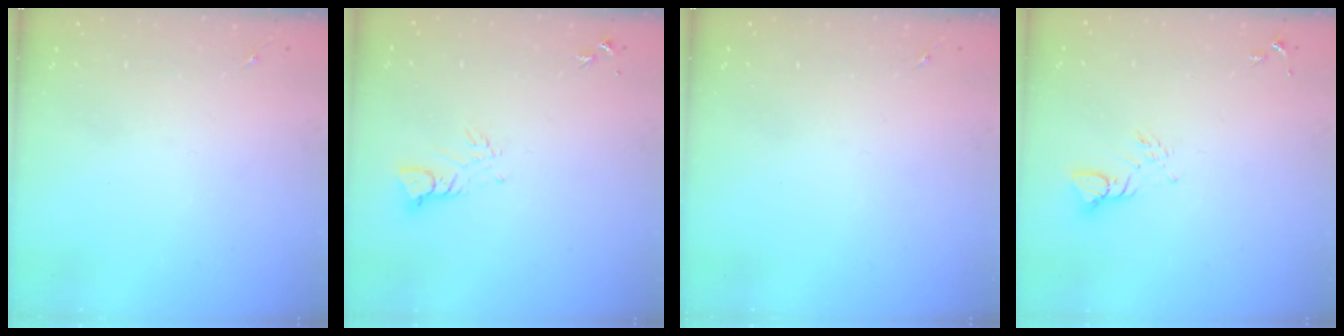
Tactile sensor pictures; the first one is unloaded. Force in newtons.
{"total": 3.7, "press": 3.7, "slide": 0.4}
{"total": 0.0}
{"total": 3.8, "press": 3.8, "slide": 0.3}